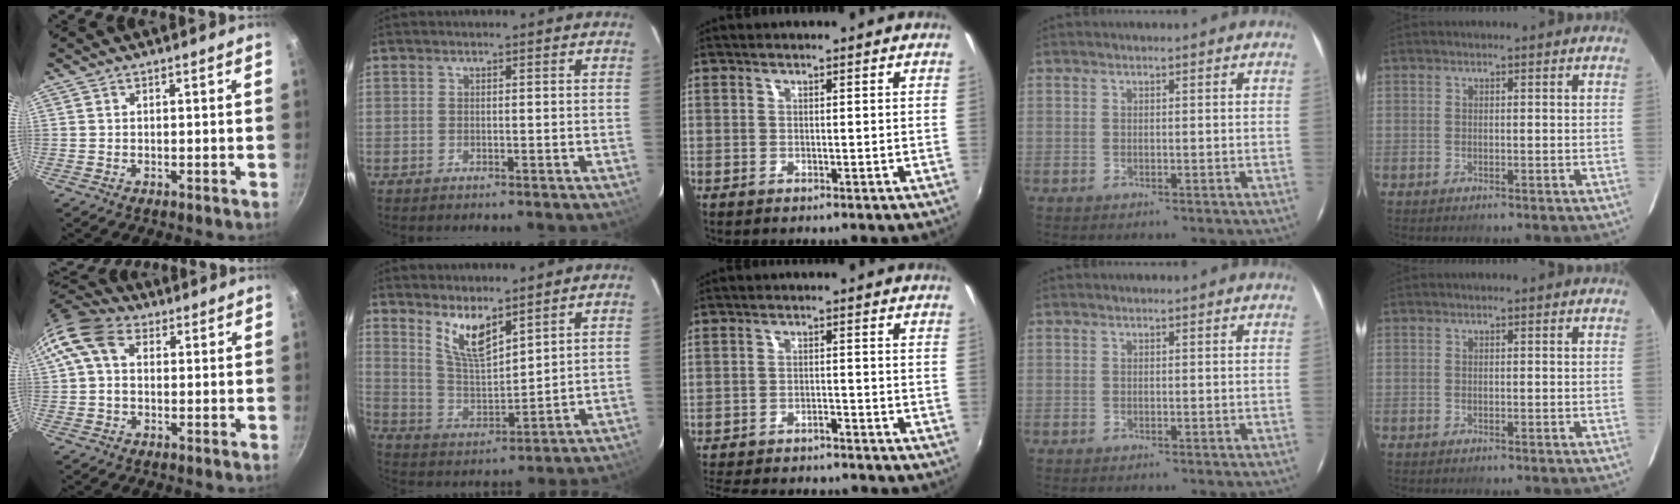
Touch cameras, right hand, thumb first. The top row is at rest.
{"thumb": {"total": 10.0, "force": [2.6, 7.0, 6.7], "torque": [-0.122, 0.014, 0.030]}, "index": {"total": 8.6, "force": [5.9, 2.6, 5.7], "torque": [-0.106, -0.008, 0.124]}, "middle": {"total": 13.1, "force": [-11.7, 3.5, 5.0], "torque": [-0.120, -0.006, -0.171]}}